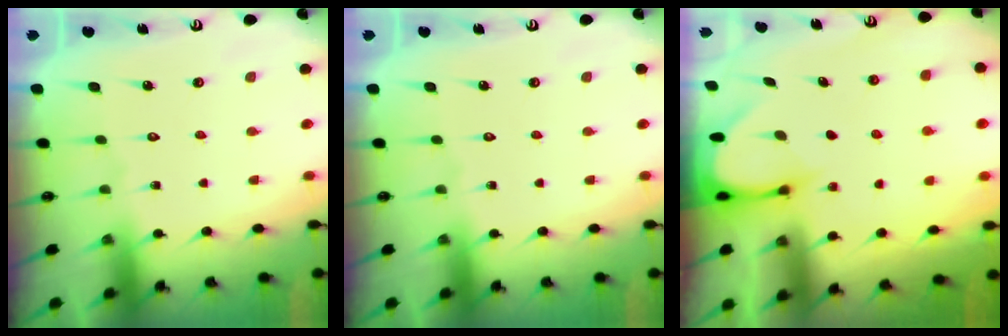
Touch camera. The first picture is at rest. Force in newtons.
{"total": 0.0}
{"total": 3.5, "press": 3.5, "slide": 0.3}